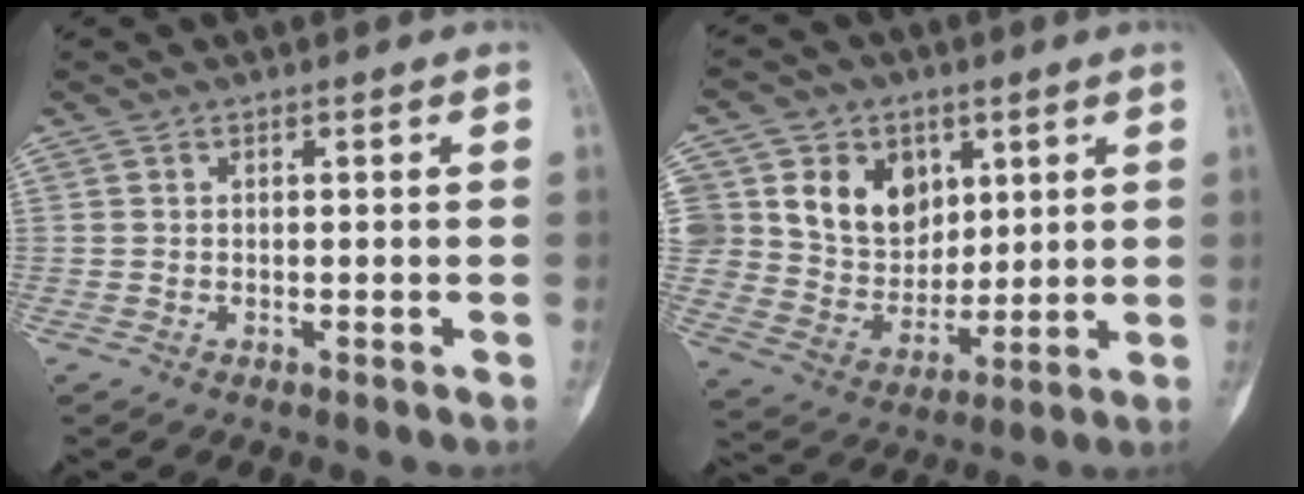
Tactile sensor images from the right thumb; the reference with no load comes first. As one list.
[{"total": 15.6, "force": [5.7, 13.0, 6.4], "torque": [-0.067, -0.012, 0.117]}]